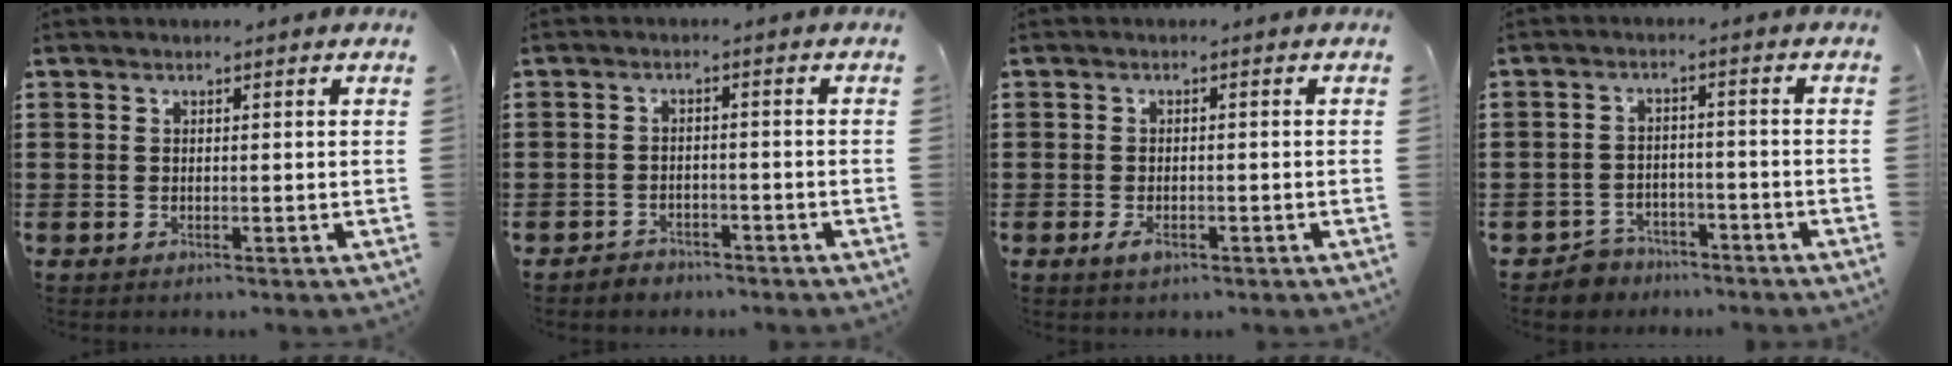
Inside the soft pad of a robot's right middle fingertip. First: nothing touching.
{"total": 2.1, "force": [-2.0, 0.6, -0.2], "torque": [-0.004, 0.002, -0.046]}
{"total": 1.7, "force": [-0.9, 0.8, 1.1], "torque": [-0.029, -0.004, -0.018]}
{"total": 3.9, "force": [-3.8, 1.0, 0.0], "torque": [-0.014, 0.003, -0.081]}